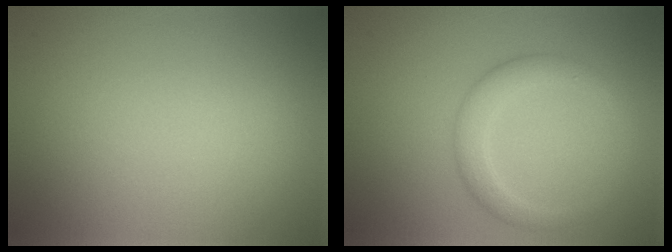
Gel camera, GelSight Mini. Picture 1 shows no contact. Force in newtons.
{"total": 2.8, "press": 2.8, "slide": 0.2}